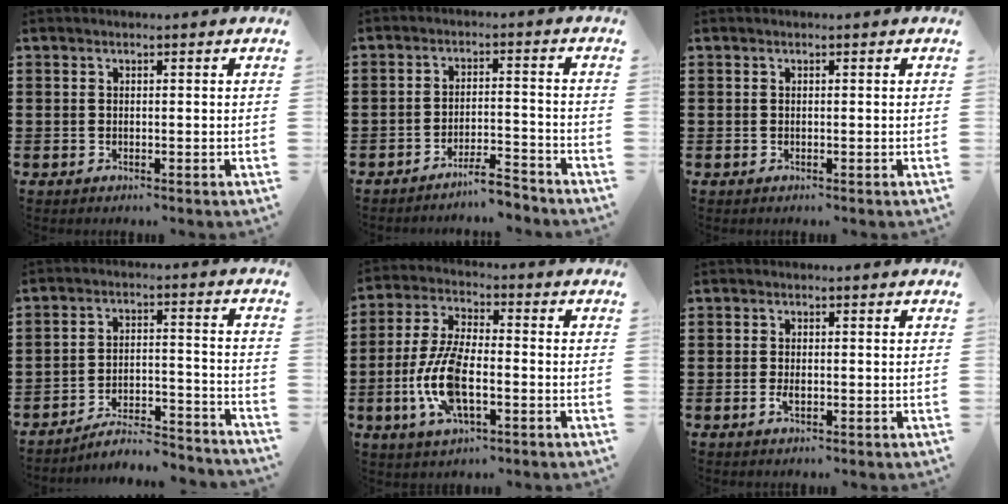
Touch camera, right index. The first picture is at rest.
{"total": 4.6, "force": [-4.3, 0.1, 1.6], "torque": [-0.029, -0.001, -0.084]}
{"total": 0.0}
{"total": 5.9, "force": [-5.5, 0.5, 2.0], "torque": [-0.037, -0.001, -0.109]}
{"total": 10.4, "force": [-2.9, 4.1, 9.2], "torque": [-0.214, -0.014, -0.058]}
{"total": 1.6, "force": [-0.4, 0.6, 1.4], "torque": [-0.033, -0.005, -0.009]}